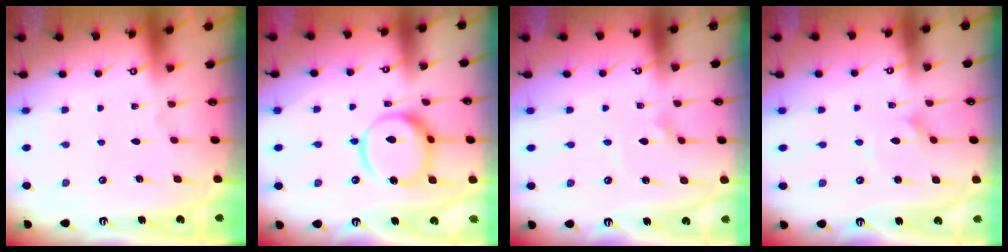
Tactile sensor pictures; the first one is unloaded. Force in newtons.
{"total": 15.1, "press": 15.0, "slide": 1.8}
{"total": 2.4, "press": 2.4, "slide": 0.2}
{"total": 2.3, "press": 2.3, "slide": 0.1}